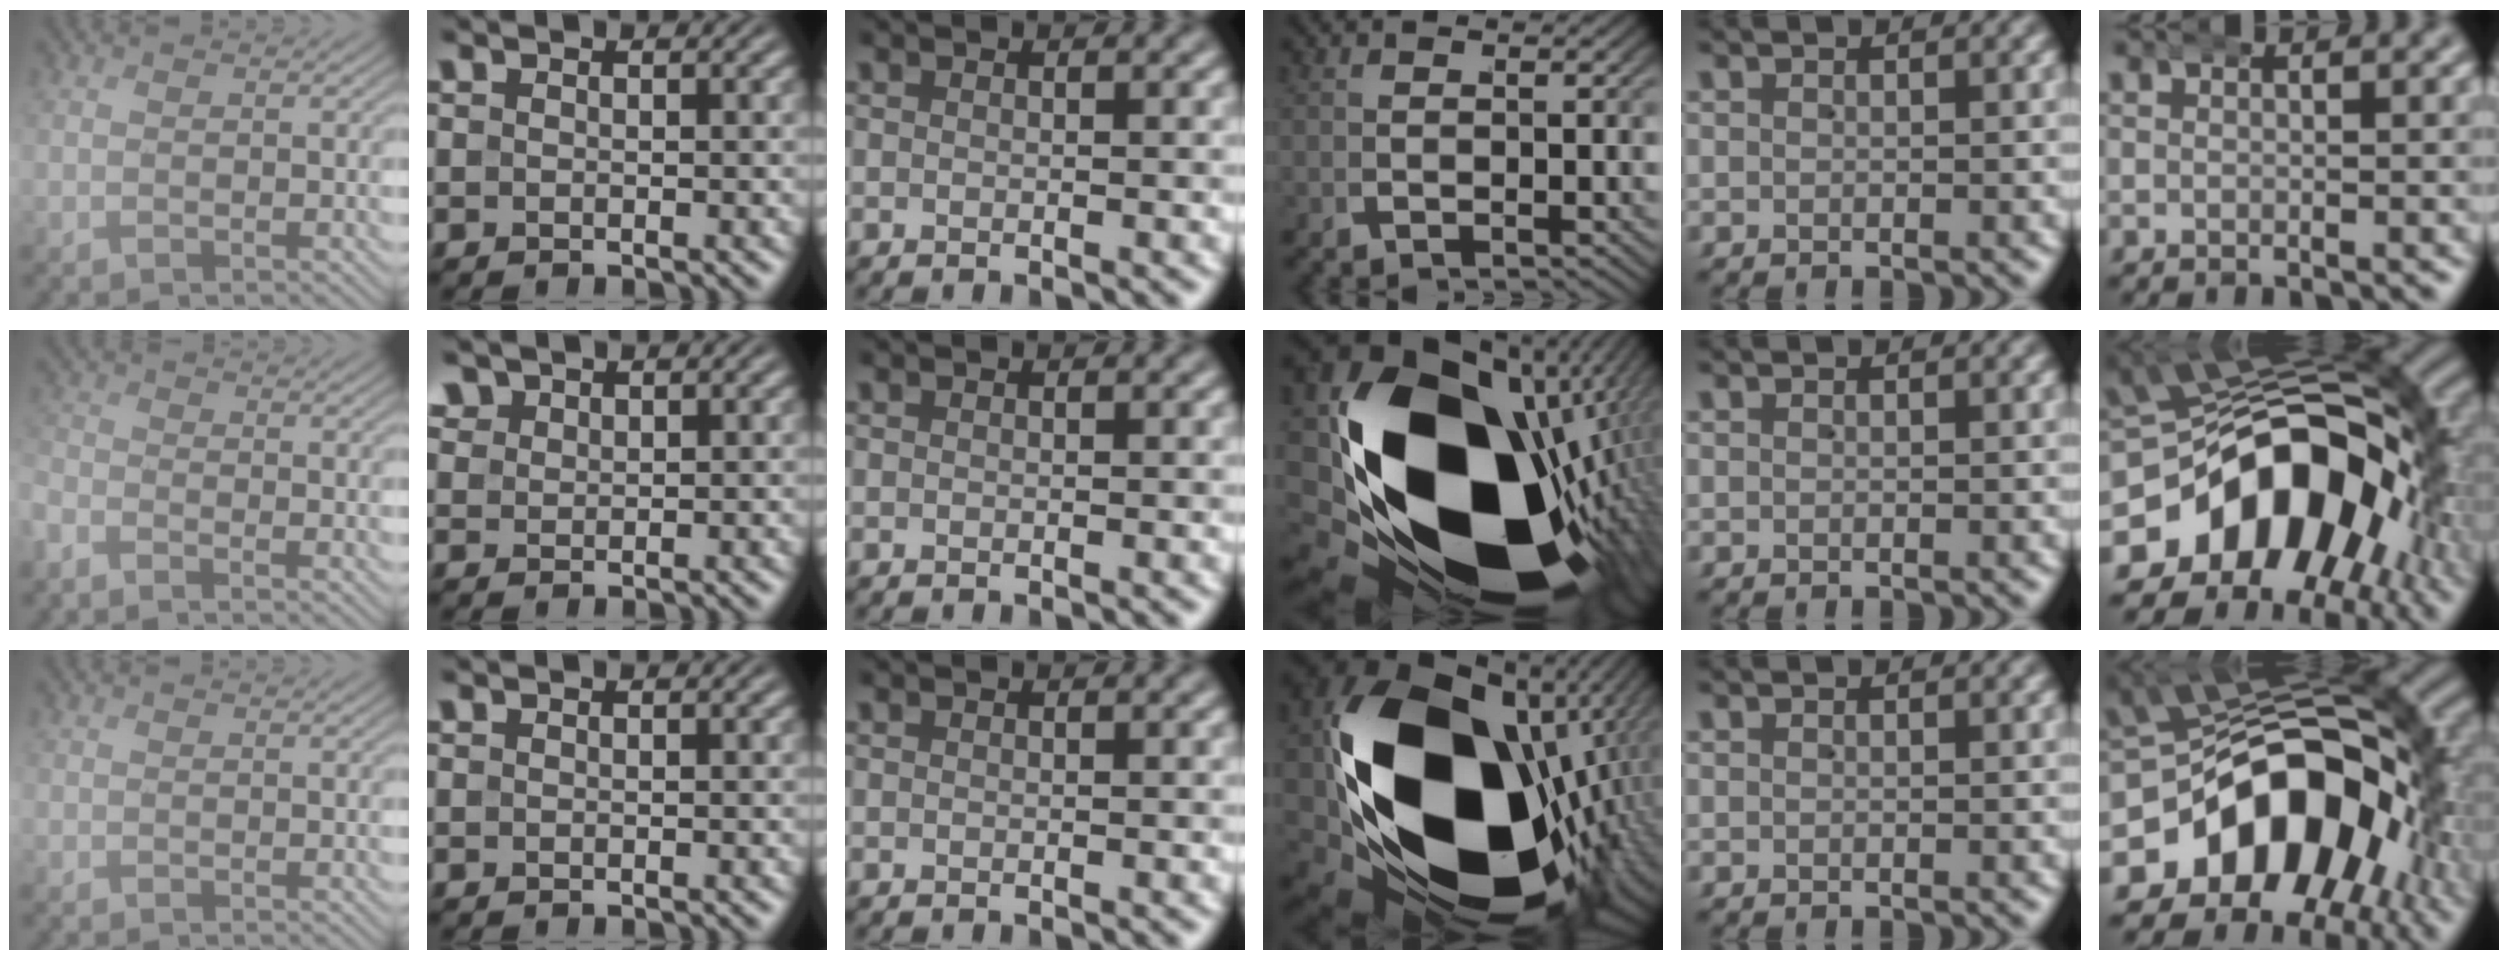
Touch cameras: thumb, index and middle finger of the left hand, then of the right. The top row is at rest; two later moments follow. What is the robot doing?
{"motion": "wrap", "object": "arm wrap"}